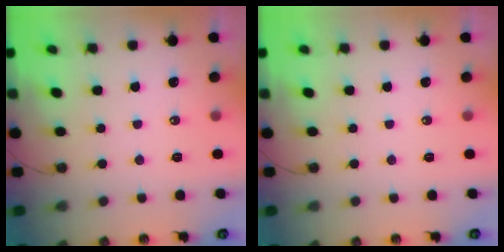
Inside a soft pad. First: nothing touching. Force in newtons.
{"total": 0.0}